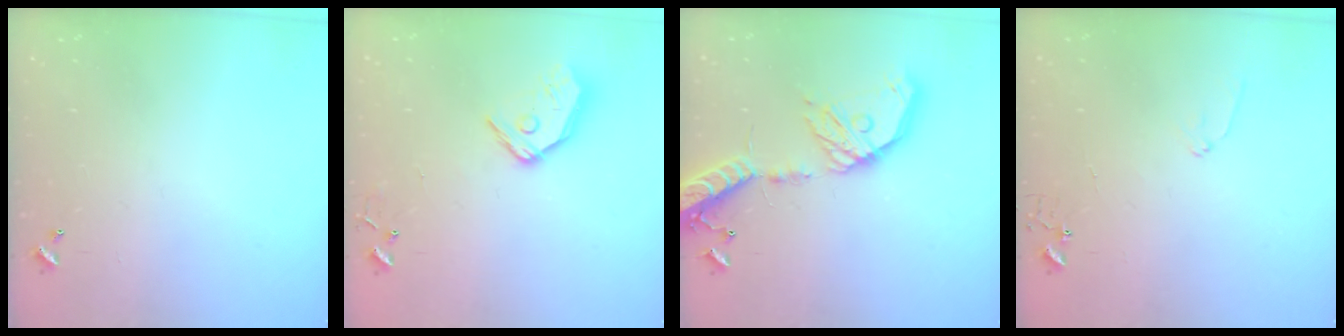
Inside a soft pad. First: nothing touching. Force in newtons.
{"total": 12.4, "press": 12.2, "slide": 2.1}
{"total": 20.9, "press": 20.5, "slide": 3.9}
{"total": 6.5, "press": 6.5, "slide": 0.6}